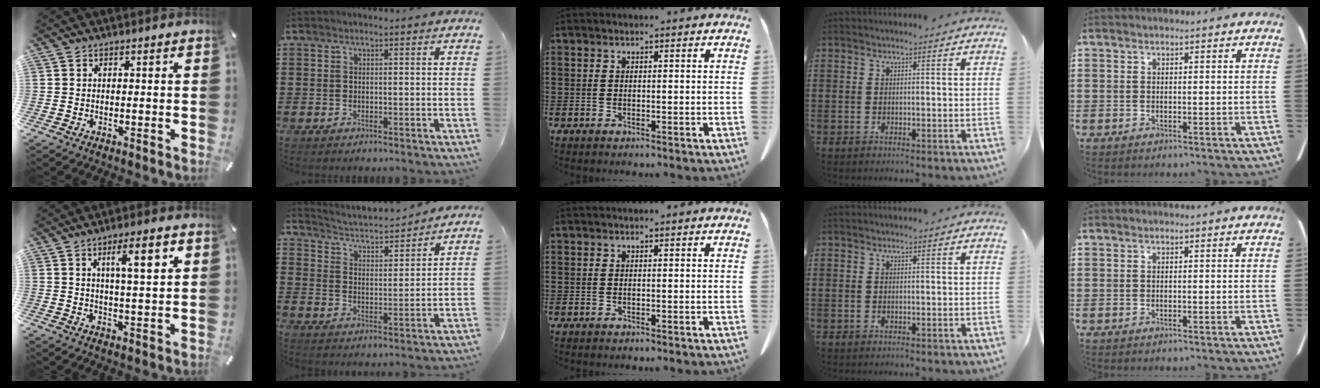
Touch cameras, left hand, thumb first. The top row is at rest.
{"thumb": {"total": 9.3, "force": [3.6, 2.0, 8.4], "torque": [-0.130, -0.011, 0.049]}, "index": {"total": 2.8, "force": [2.8, -0.1, 0.4], "torque": [-0.026, -0.029, 0.039]}}